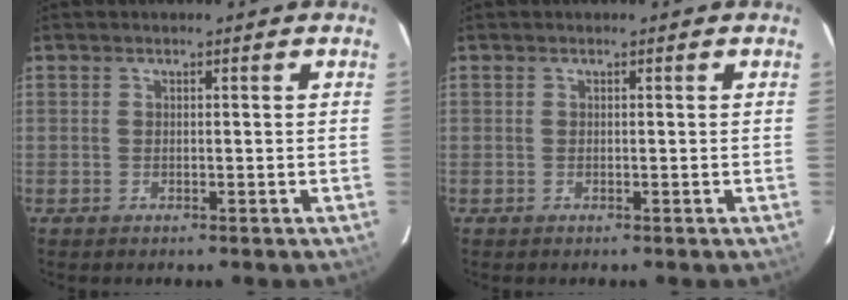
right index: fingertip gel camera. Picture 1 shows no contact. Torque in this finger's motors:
{"motor_torque": [0.00, 0.00, 0.01, 0.00]}